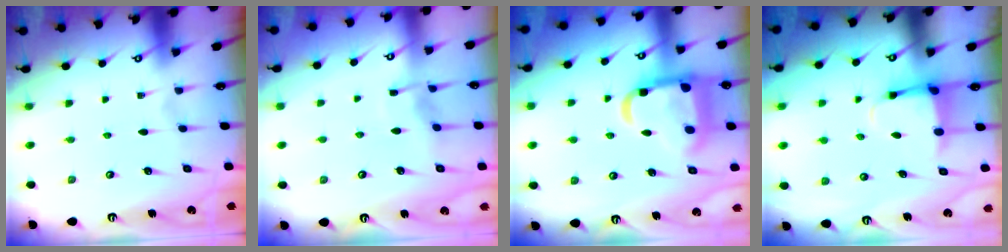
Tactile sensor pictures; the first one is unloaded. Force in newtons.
{"total": 4.7, "press": 4.7, "slide": 0.5}
{"total": 17.3, "press": 17.2, "slide": 1.9}
{"total": 3.9, "press": 3.8, "slide": 0.9}